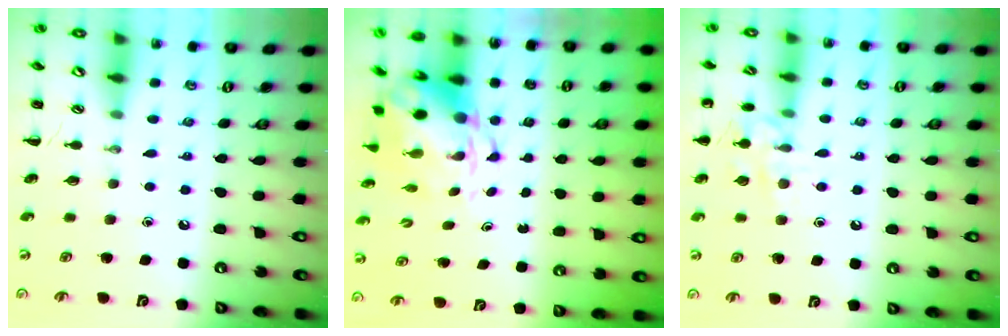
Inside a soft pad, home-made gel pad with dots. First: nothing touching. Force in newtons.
{"total": 6.0, "press": 5.8, "slide": 1.6}
{"total": 10.3, "press": 10.2, "slide": 1.4}